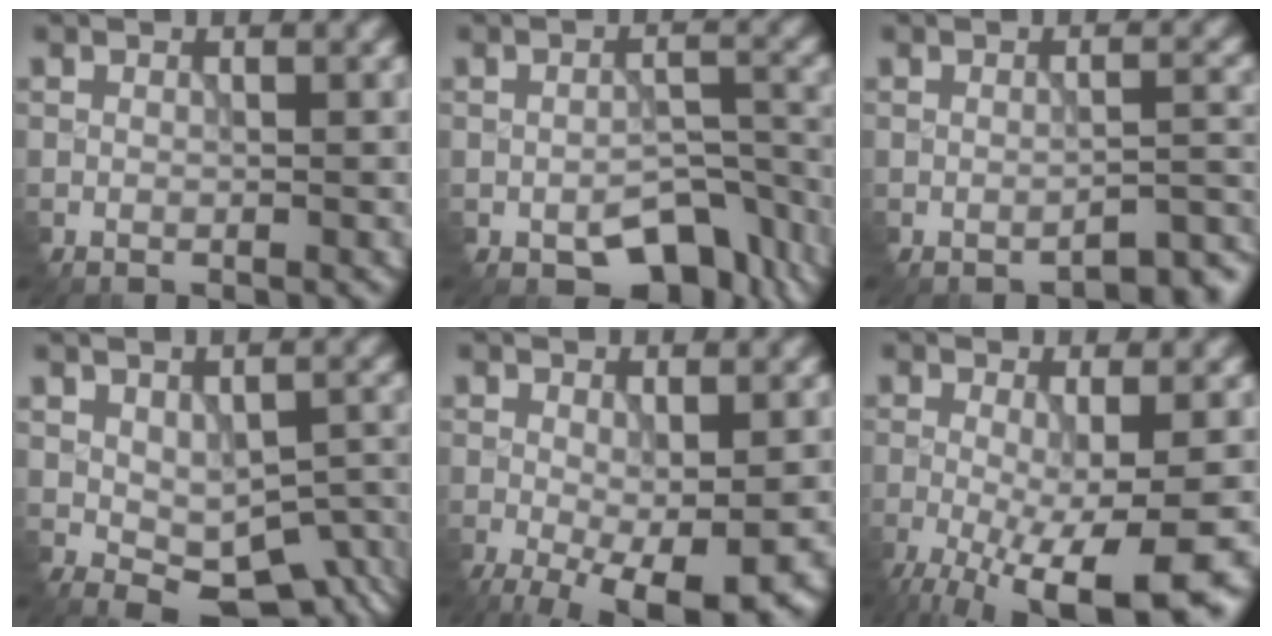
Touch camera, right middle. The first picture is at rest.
{"total": 6.1, "force": [-3.8, 3.3, 3.4], "torque": [-0.044, -0.013, -0.047]}
{"total": 3.3, "force": [-3.0, 0.5, 1.3], "torque": [-0.013, 0.004, -0.042]}
{"total": 5.9, "force": [-1.5, 3.4, 4.6], "torque": [-0.071, -0.022, -0.004]}
{"total": 7.1, "force": [-2.6, 2.1, 6.2], "torque": [-0.106, -0.021, -0.030]}
{"total": 9.9, "force": [-4.4, 2.5, 8.5], "torque": [-0.152, -0.024, -0.069]}